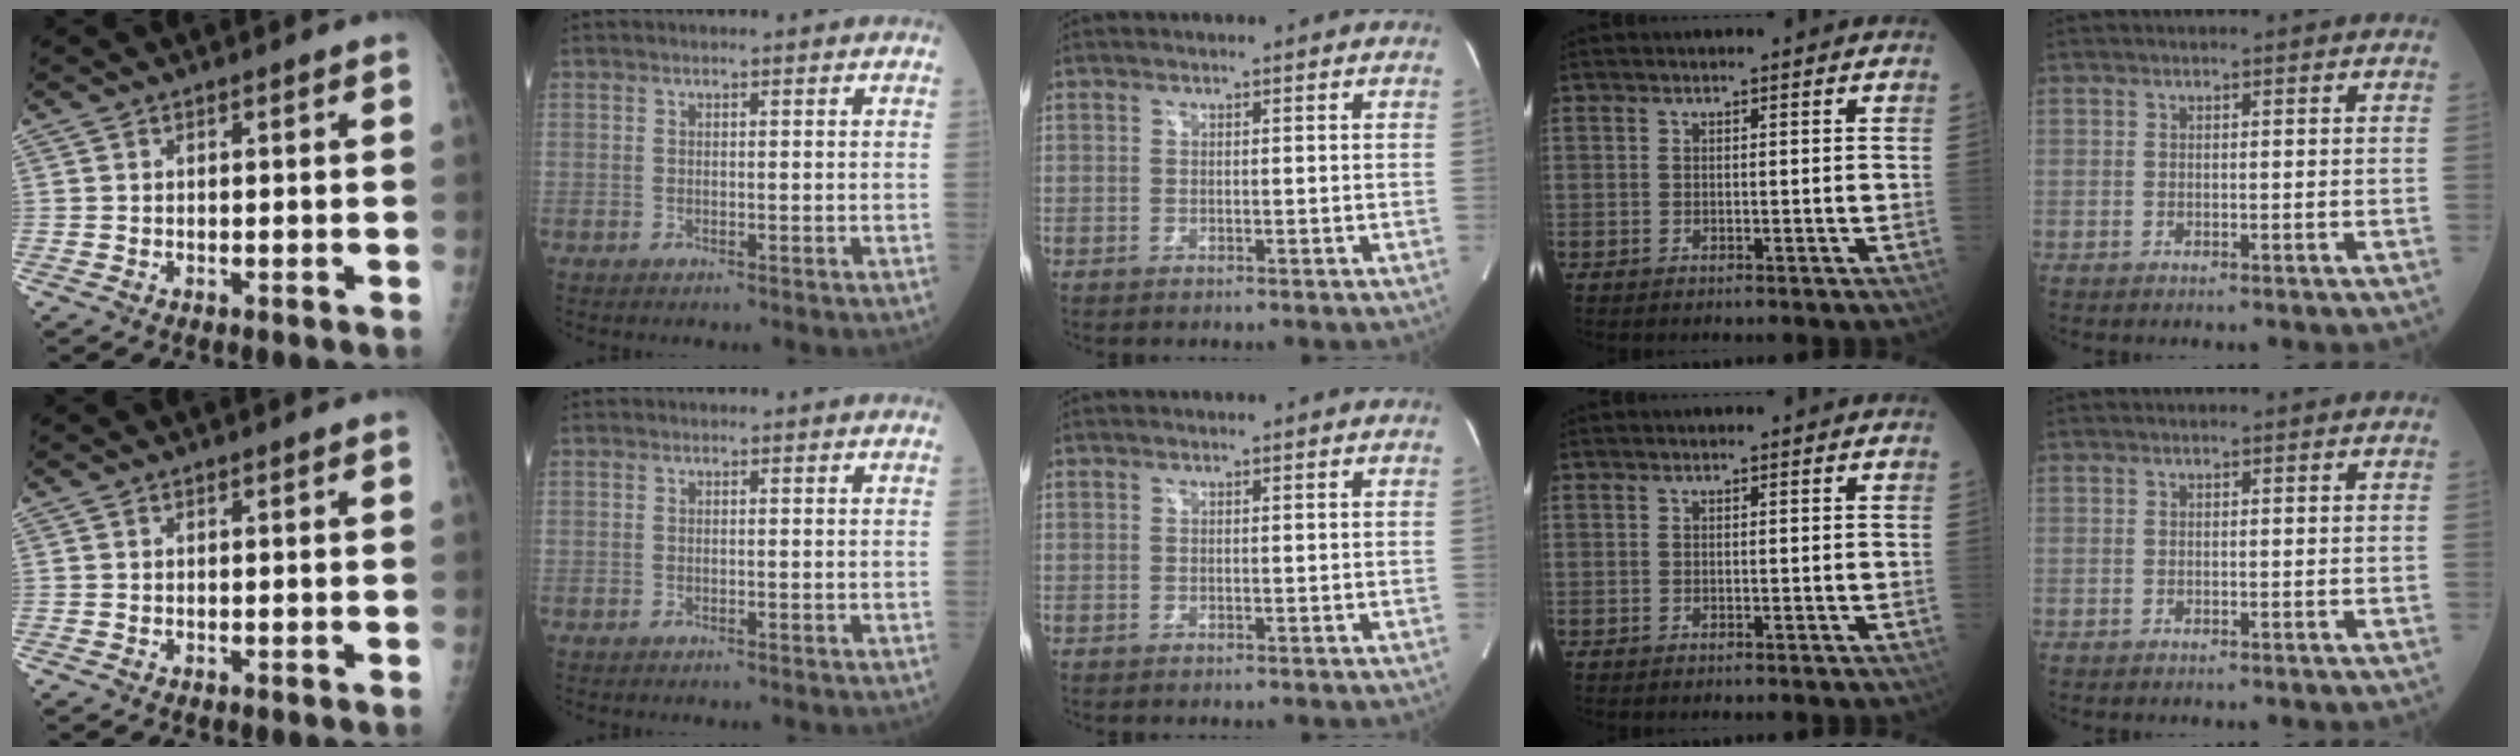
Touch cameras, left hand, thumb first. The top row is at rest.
{}